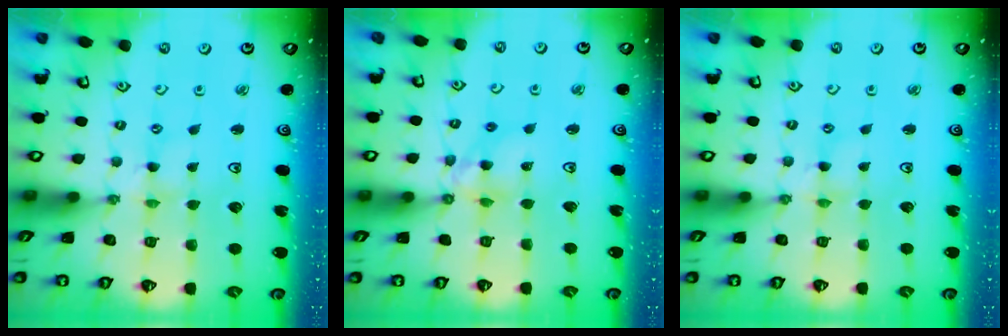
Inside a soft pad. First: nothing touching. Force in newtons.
{"total": 8.8, "press": 8.8, "slide": 0.7}
{"total": 1.3, "press": 1.3, "slide": 0.2}